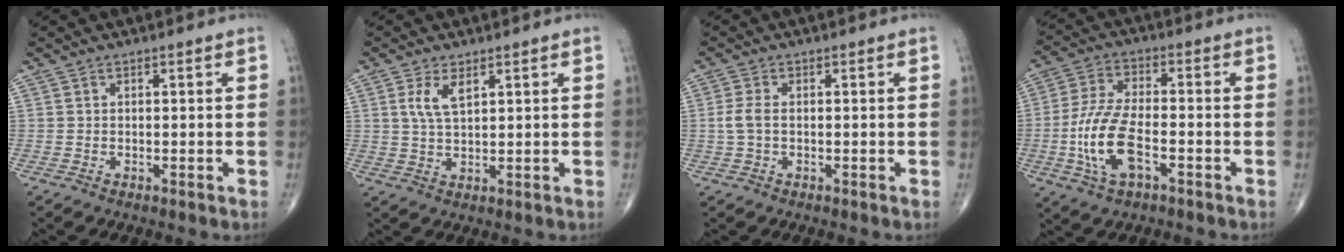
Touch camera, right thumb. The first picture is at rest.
{"total": 4.5, "force": [2.0, 1.9, 3.6], "torque": [-0.071, -0.005, 0.043]}
{"total": 2.7, "force": [-0.1, 1.5, 2.3], "torque": [-0.061, 0.004, -0.005]}
{"total": 12.0, "force": [-3.5, 5.2, 10.2], "torque": [-0.219, 0.017, -0.069]}